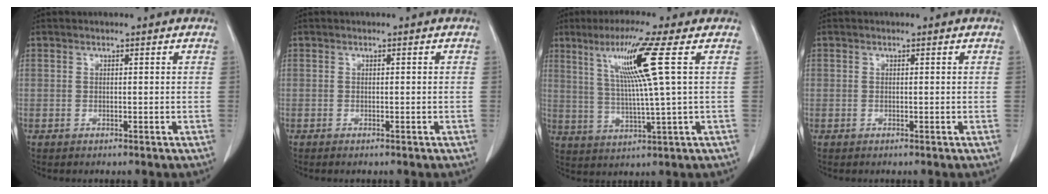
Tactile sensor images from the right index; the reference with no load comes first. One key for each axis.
{"total": 0.5, "fx": -0.3, "fy": -0.2, "fz": 0.4, "tx": -0.014, "ty": -0.003, "tz": -0.004}
{"total": 10.3, "fx": 3.9, "fy": -2.3, "fz": 9.2, "tx": -0.170, "ty": 0.003, "tz": 0.079}
{"total": 0.0}